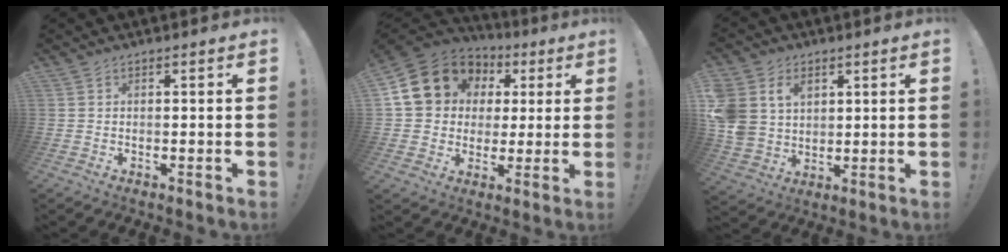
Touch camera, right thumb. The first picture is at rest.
{"total": 17.1, "force": [5.5, 14.3, 7.5], "torque": [-0.124, -0.015, 0.125]}
{"total": 11.5, "force": [4.5, 9.2, 5.1], "torque": [-0.113, -0.023, 0.092]}